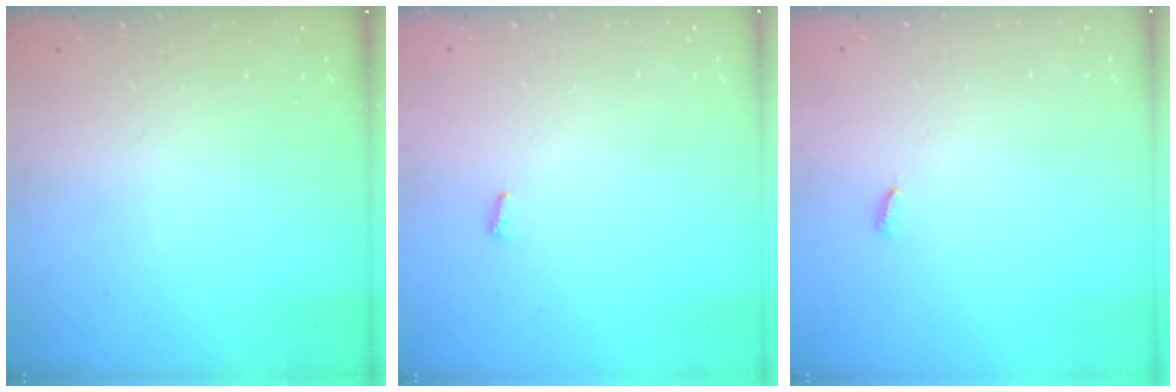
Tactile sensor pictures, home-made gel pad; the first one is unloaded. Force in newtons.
{"total": 2.8, "press": 2.8, "slide": 0.5}
{"total": 3.2, "press": 3.2, "slide": 0.5}